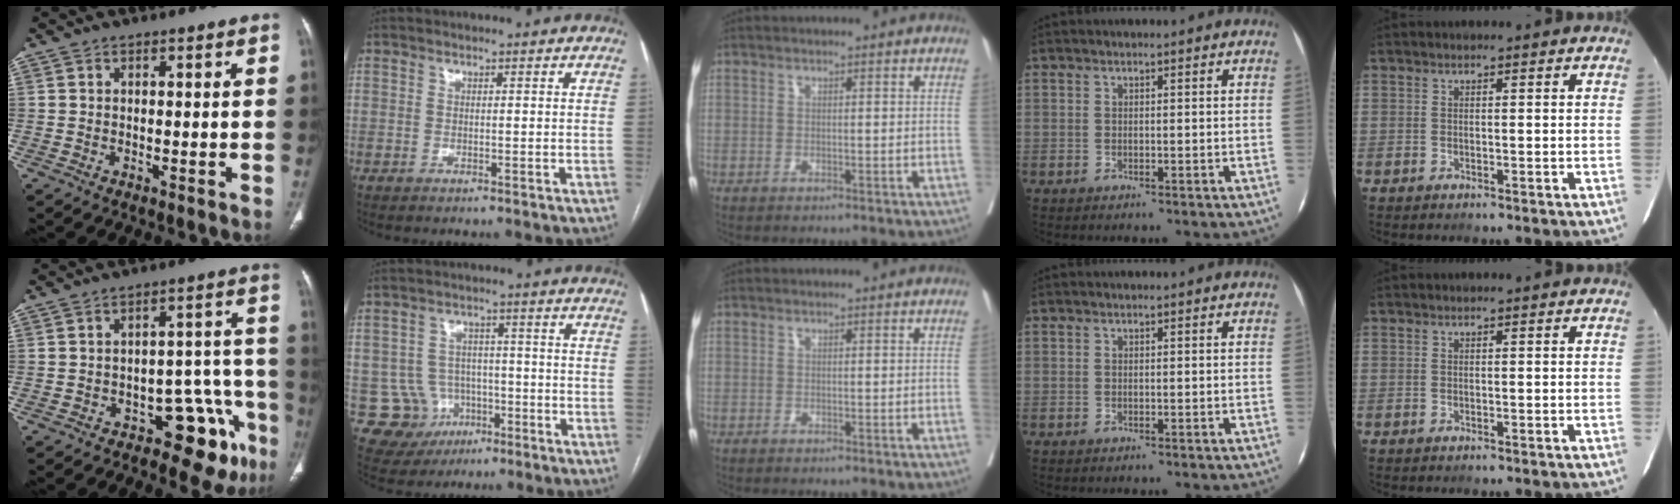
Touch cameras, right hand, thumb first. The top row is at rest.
{"thumb": {"total": 11.9, "force": [-6.9, 6.2, 7.5], "torque": [-0.041, 0.073, -0.087]}, "index": {"total": 8.4, "force": [-2.6, 8.0, 0.7], "torque": [-0.014, 0.013, -0.027]}}